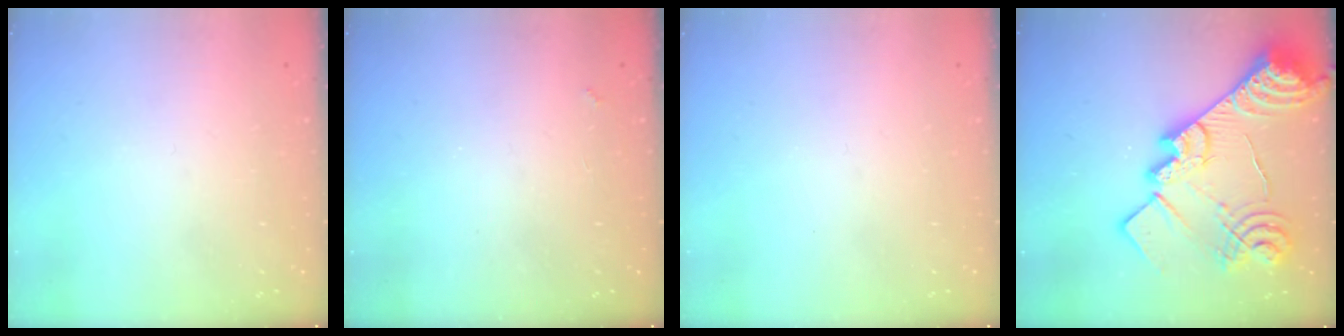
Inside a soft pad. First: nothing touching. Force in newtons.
{"total": 1.4, "press": 1.3, "slide": 0.4}
{"total": 0.0}
{"total": 31.6, "press": 31.4, "slide": 3.6}